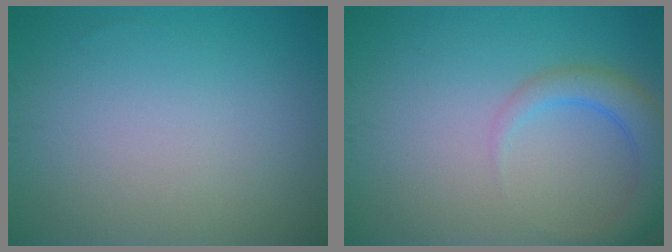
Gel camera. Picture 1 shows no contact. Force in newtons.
{"total": 3.4, "press": 3.4, "slide": 0.3}